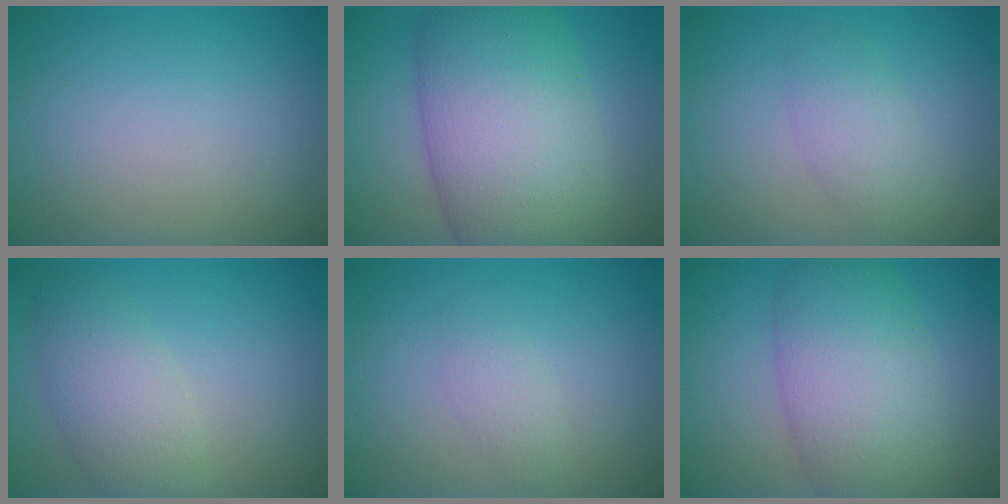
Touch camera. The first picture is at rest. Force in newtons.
{"total": 13.0, "press": 13.0, "slide": 0.1}
{"total": 2.7, "press": 2.7, "slide": 0.1}
{"total": 4.1, "press": 4.1, "slide": 0.2}
{"total": 1.5, "press": 1.5, "slide": 0.1}
{"total": 8.2, "press": 8.2, "slide": 0.5}